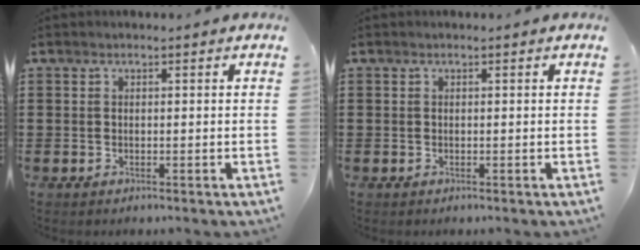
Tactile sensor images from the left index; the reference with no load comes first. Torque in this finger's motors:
{"motor_torque": [0.00, 0.00, 0.00, 0.00]}